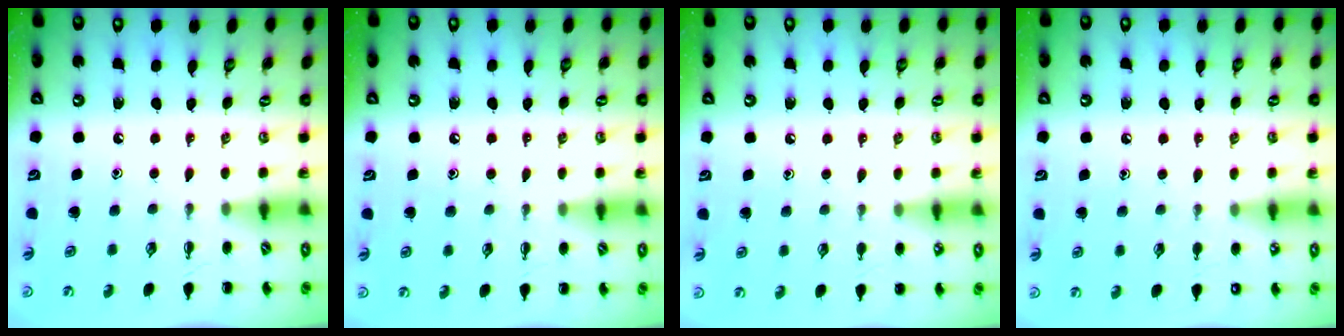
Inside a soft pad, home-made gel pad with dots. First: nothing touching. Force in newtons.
{"total": 5.4, "press": 5.1, "slide": 1.5}
{"total": 5.1, "press": 5.0, "slide": 1.4}
{"total": 5.7, "press": 5.4, "slide": 1.6}